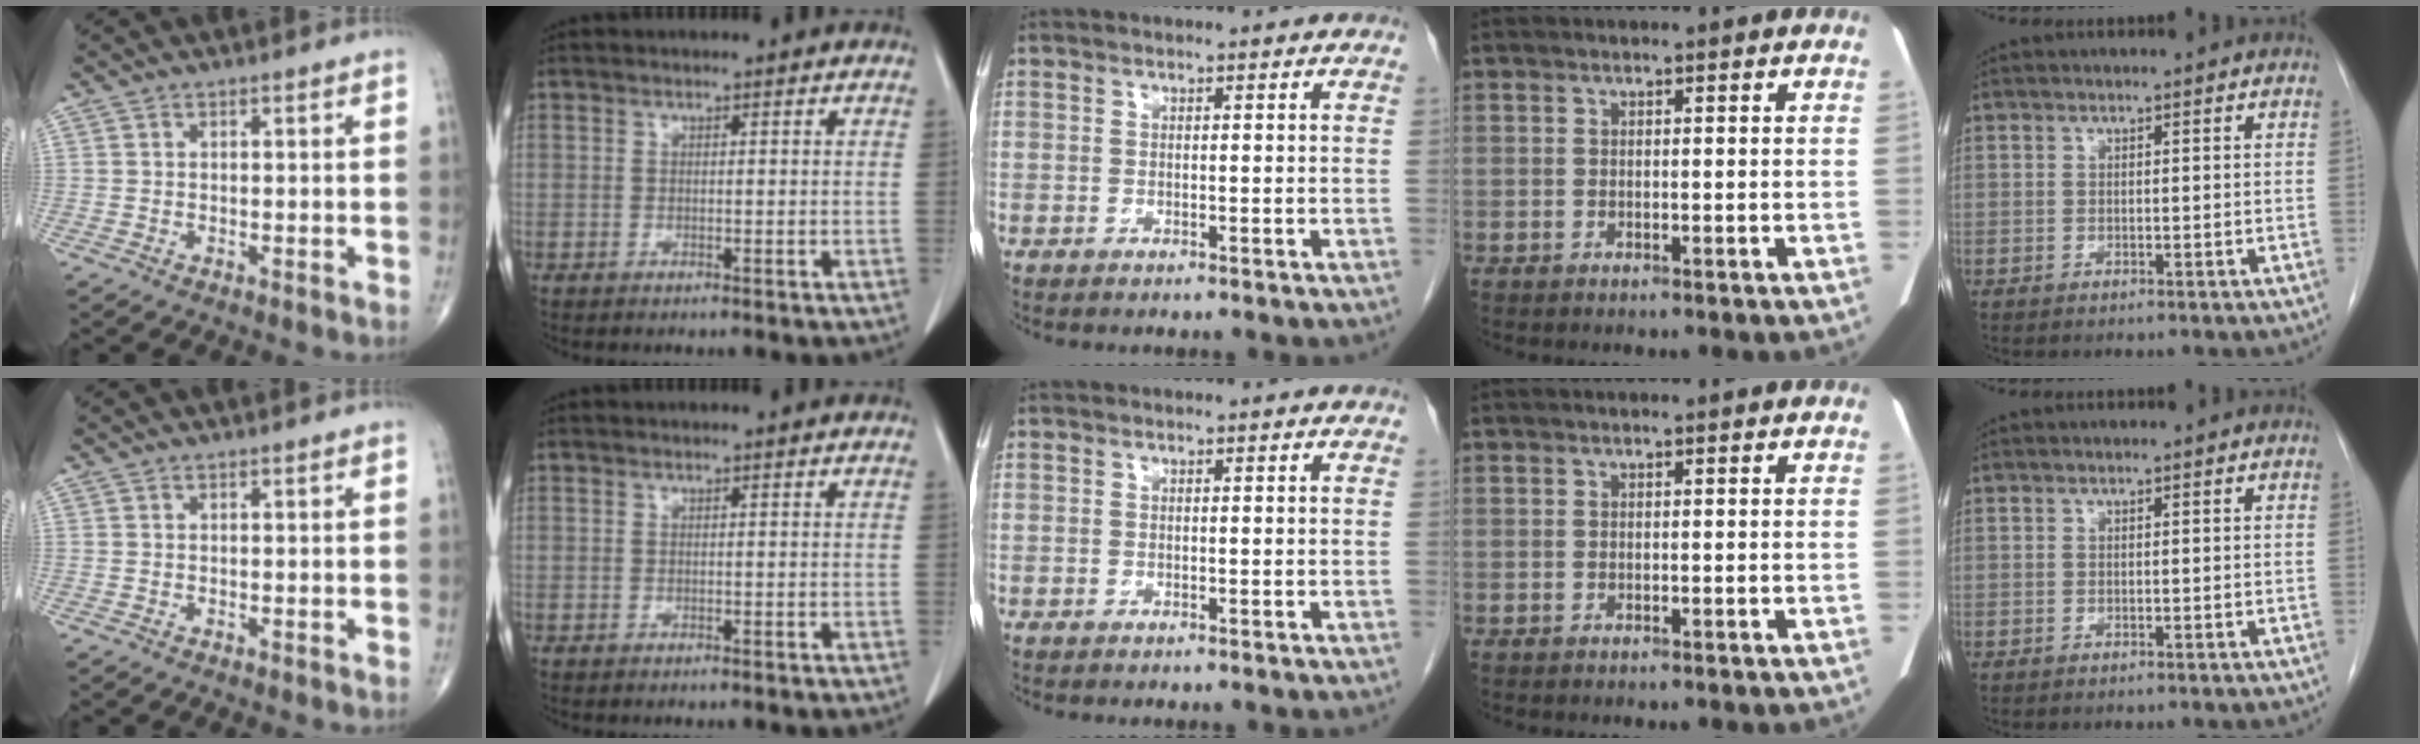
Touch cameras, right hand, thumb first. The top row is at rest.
{}